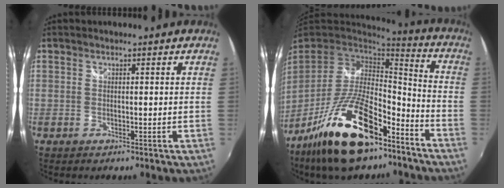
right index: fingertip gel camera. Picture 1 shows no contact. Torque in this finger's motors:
{"motor_torque": [0.78, -0.64, 1.05, 0.21]}